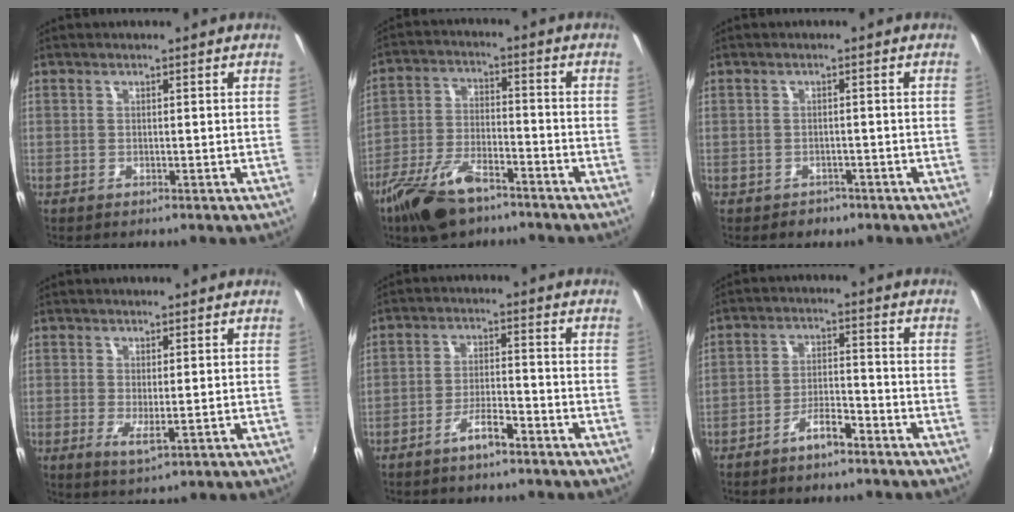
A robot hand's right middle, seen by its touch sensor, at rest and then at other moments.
{"total": 13.8, "force": [-9.8, 4.8, 8.4], "torque": [-0.184, -0.020, -0.187]}
{"total": 2.5, "force": [-1.5, 1.9, 0.6], "torque": [-0.016, -0.003, -0.019]}
{"total": 2.8, "force": [-0.3, 0.6, 2.8], "torque": [-0.051, -0.012, -0.004]}
{"total": 4.7, "force": [-3.7, 1.0, 2.8], "torque": [-0.067, 0.005, -0.064]}
{"total": 5.1, "force": [-4.0, 1.2, 2.8], "torque": [-0.067, 0.008, -0.069]}